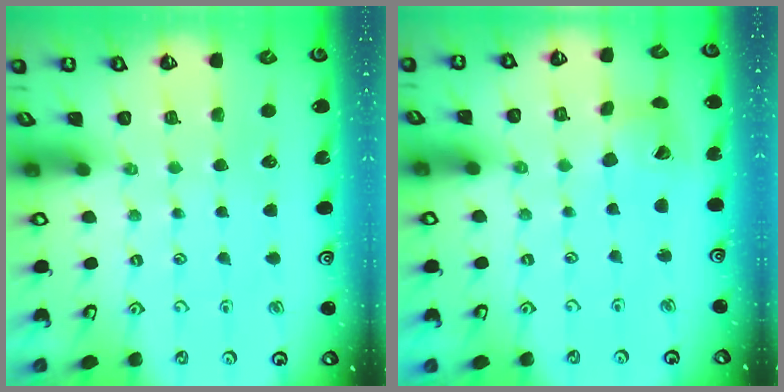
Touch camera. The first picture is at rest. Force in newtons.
{"total": 8.0, "press": 8.0, "slide": 1.0}